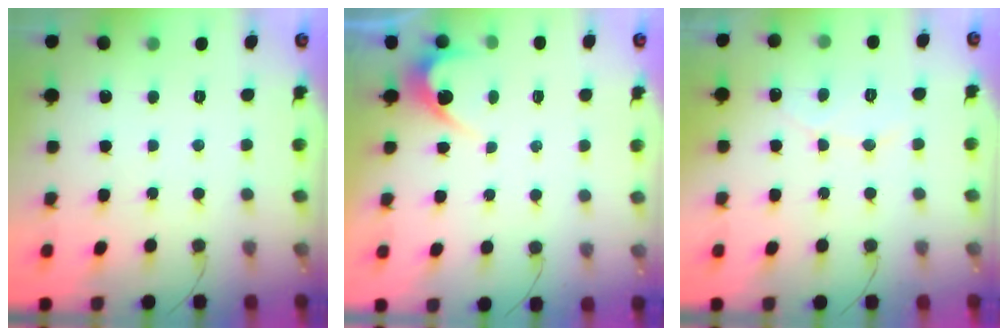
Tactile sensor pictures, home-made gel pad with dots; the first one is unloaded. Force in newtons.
{"total": 3.0, "press": 3.0, "slide": 0.2}
{"total": 4.9, "press": 4.9, "slide": 0.4}